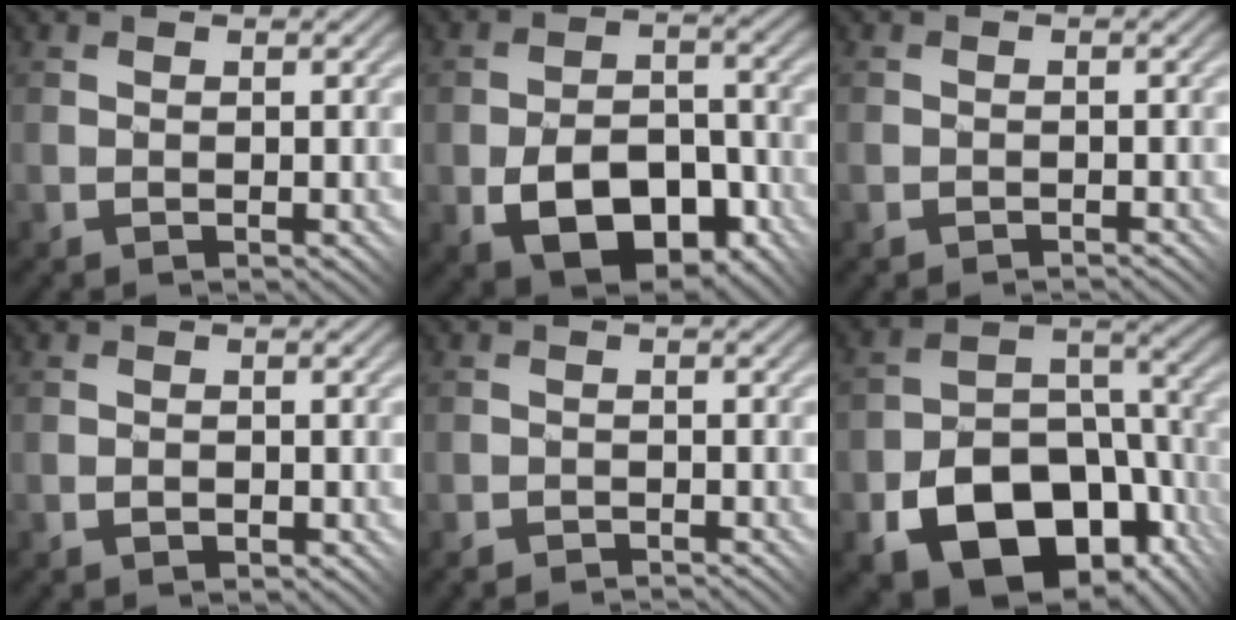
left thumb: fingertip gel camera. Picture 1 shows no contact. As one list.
[{"total": 10.6, "force": [-4.5, 6.0, 7.4], "torque": [-0.142, -0.009, -0.074]}, {"total": 0.8, "force": [-0.7, -0.1, -0.3], "torque": [0.006, 0.005, -0.018]}, {"total": 0.9, "force": [-0.6, 0.5, 0.4], "torque": [0.001, 0.004, -0.009]}, {"total": 1.3, "force": [-1.2, -0.1, -0.4], "torque": [0.008, 0.006, -0.029]}, {"total": 15.5, "force": [-7.3, 10.1, 9.3], "torque": [-0.148, -0.040, -0.111]}]